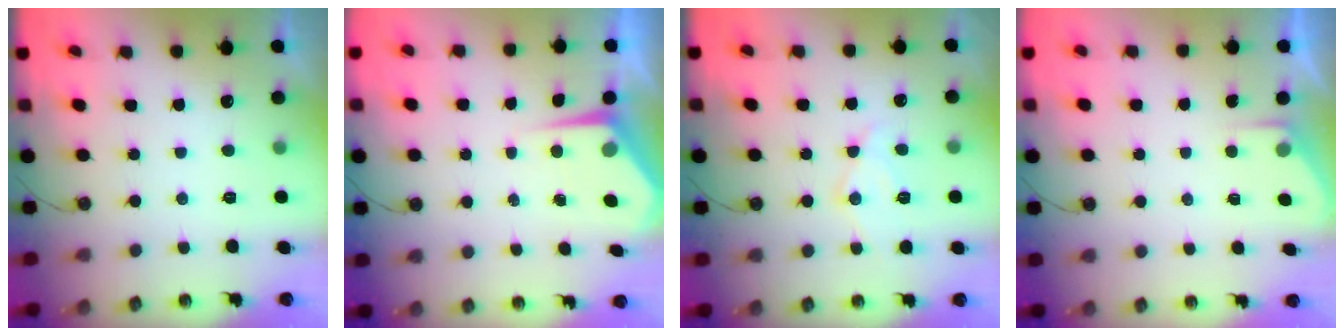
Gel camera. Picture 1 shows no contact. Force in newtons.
{"total": 4.8, "press": 4.8, "slide": 0.4}
{"total": 10.0, "press": 10.0, "slide": 0.9}
{"total": 2.4, "press": 2.4, "slide": 0.4}